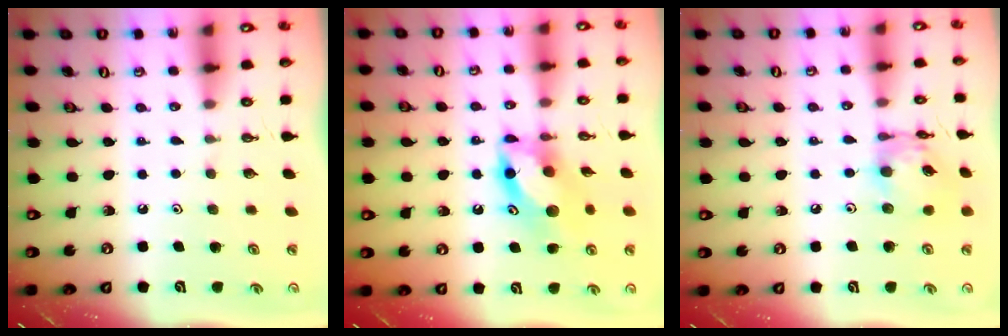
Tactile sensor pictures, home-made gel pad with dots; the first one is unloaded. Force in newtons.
{"total": 13.1, "press": 13.0, "slide": 1.2}
{"total": 12.9, "press": 12.8, "slide": 1.1}